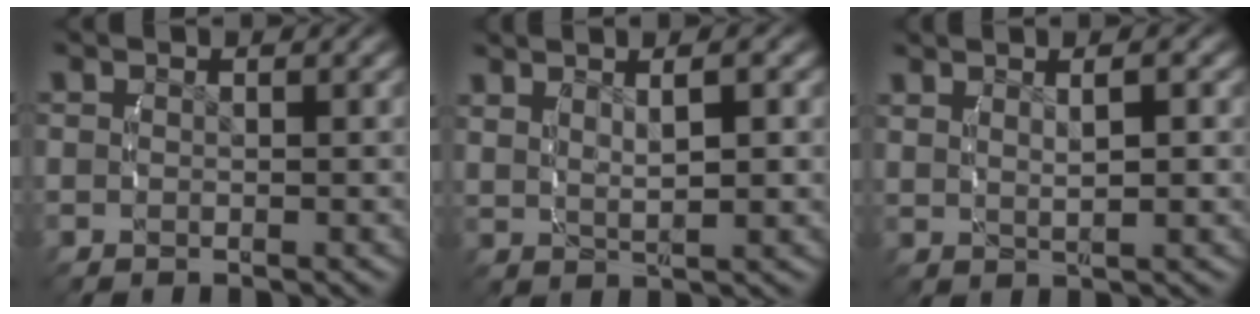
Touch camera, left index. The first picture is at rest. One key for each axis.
{"total": 4.7, "fx": 2.4, "fy": 1.6, "fz": 3.7, "tx": -0.052, "ty": 0.013, "tz": 0.043}
{"total": 3.3, "fx": 1.8, "fy": 0.6, "fz": 2.7, "tx": -0.035, "ty": 0.009, "tz": 0.036}